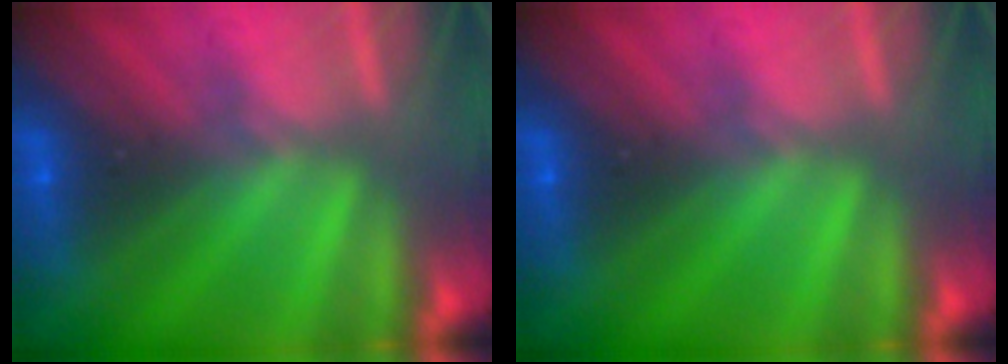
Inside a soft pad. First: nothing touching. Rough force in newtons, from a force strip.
{"total": 0.0}